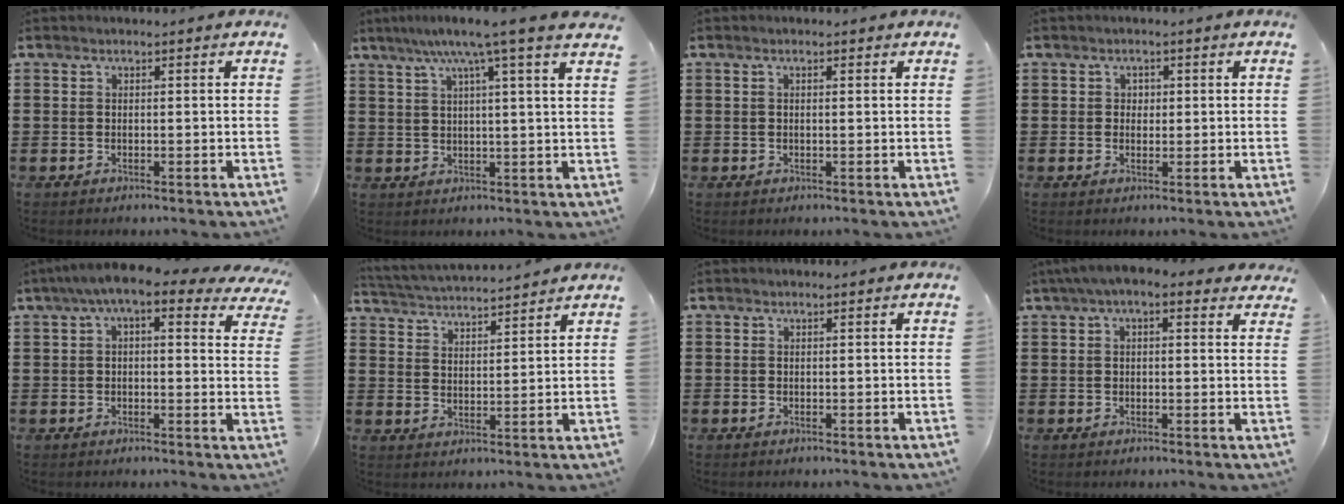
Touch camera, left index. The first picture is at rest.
{"total": 7.2, "force": [4.8, -0.8, 5.3], "torque": [-0.111, -0.011, 0.076]}
{"total": 1.0, "force": [0.4, 0.1, 0.9], "torque": [-0.017, 0.002, 0.007]}
{"total": 1.5, "force": [0.4, 1.3, 0.5], "torque": [-0.014, 0.008, 0.006]}
{"total": 7.0, "force": [4.3, 1.4, 5.3], "torque": [-0.105, -0.006, 0.072]}
{"total": 3.6, "force": [3.6, -0.2, 0.1], "torque": [-0.020, -0.024, 0.060]}
{"total": 0.0}
{"total": 4.1, "force": [2.6, 1.3, 2.9], "torque": [-0.062, 0.003, 0.045]}